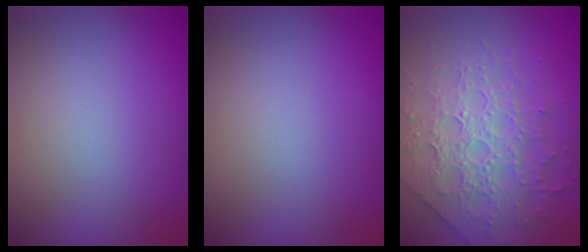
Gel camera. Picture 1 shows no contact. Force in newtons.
{"total": 0.0}
{"total": 4.5, "press": 4.3, "slide": 1.0}